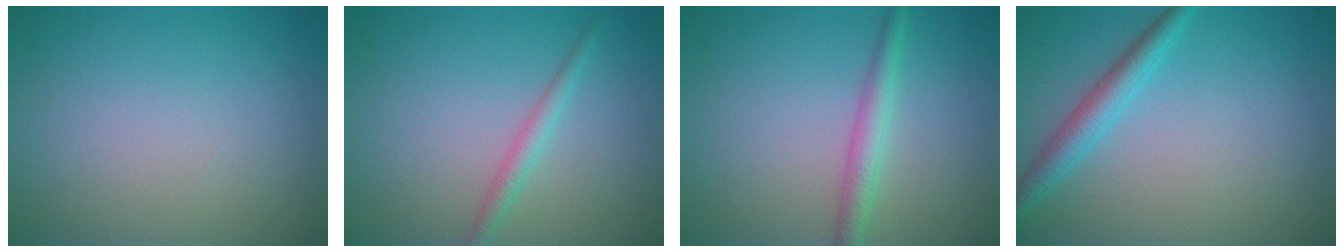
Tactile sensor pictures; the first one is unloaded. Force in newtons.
{"total": 1.6, "press": 1.6, "slide": 0.0}
{"total": 2.4, "press": 2.4, "slide": 0.0}
{"total": 2.8, "press": 2.8, "slide": 0.1}